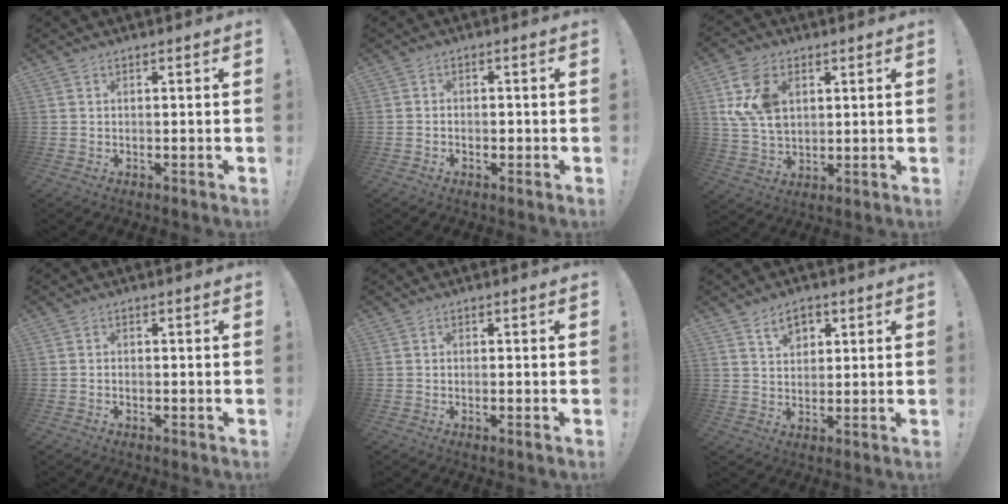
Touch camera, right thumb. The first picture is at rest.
{"total": 1.5, "force": [-1.0, 0.9, 0.6], "torque": [-0.015, 0.007, -0.016]}
{"total": 13.7, "force": [4.7, 9.3, 8.9], "torque": [-0.180, -0.007, 0.092]}
{"total": 0.8, "force": [-0.8, 0.3, 0.2], "torque": [-0.009, 0.005, -0.012]}
{"total": 1.2, "force": [-0.3, -0.1, 1.1], "torque": [-0.022, 0.000, -0.006]}
{"total": 6.3, "force": [3.2, 4.3, 3.3], "torque": [-0.044, -0.005, 0.057]}